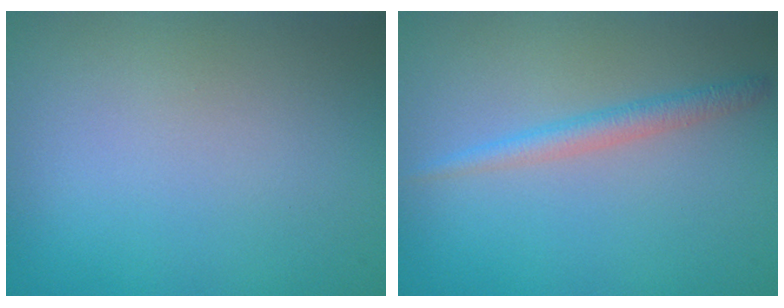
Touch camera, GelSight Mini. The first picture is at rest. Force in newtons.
{"total": 2.0, "press": 2.0, "slide": 0.1}